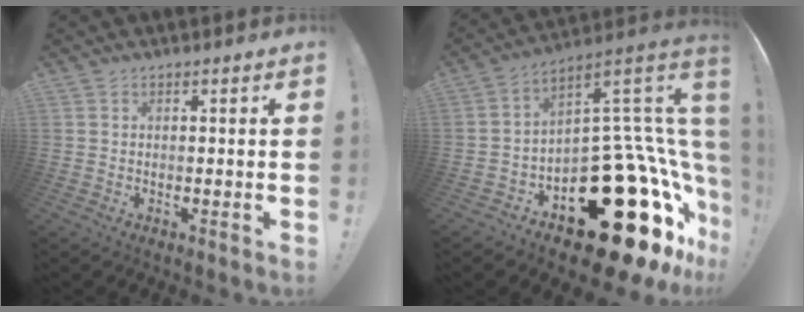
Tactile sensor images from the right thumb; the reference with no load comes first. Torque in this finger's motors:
{"motor_torque": [2.85, 2.16, 1.38, -1.39, 0.52]}